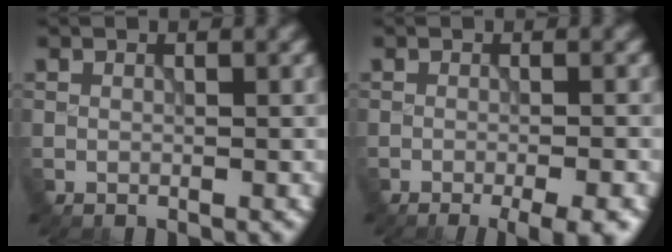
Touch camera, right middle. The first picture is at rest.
{"total": 4.8, "force": [-3.1, 0.8, 3.5], "torque": [-0.040, 0.001, -0.037]}